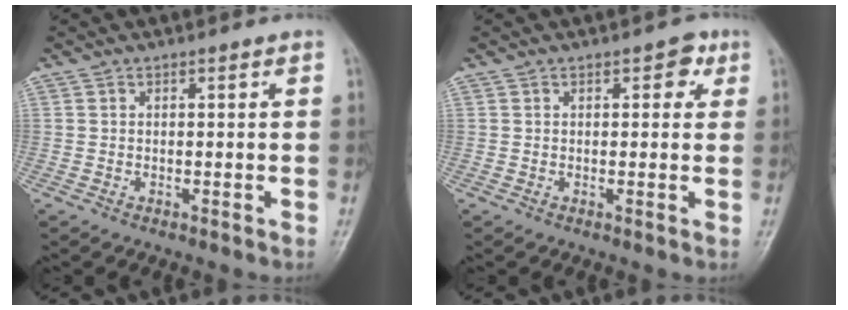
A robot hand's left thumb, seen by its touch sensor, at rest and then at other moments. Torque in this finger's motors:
{"motor_torque": [-0.17, 0.02, -0.02, -0.04, 0.02]}